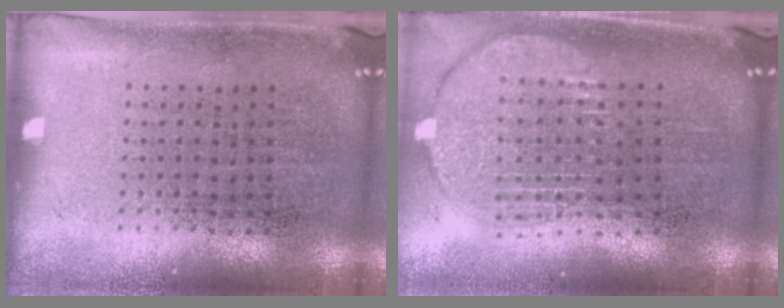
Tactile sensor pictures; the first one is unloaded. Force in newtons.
{"total": 1.9, "press": 1.6, "slide": 1.0}